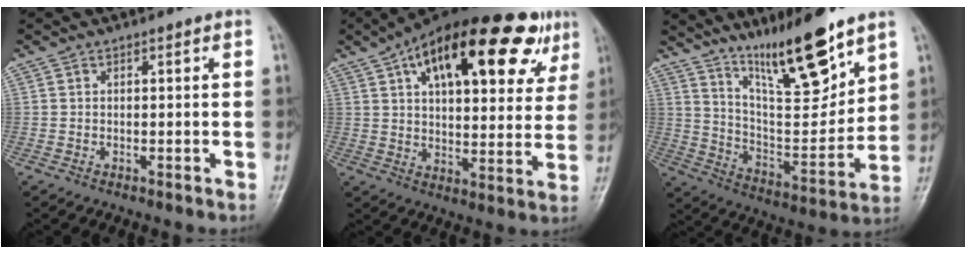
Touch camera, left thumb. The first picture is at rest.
{"total": 28.2, "force": [13.5, 12.2, 21.6], "torque": [-0.296, 0.010, 0.196]}
{"total": 17.0, "force": [12.2, 3.5, 11.4], "torque": [-0.158, -0.083, 0.222]}